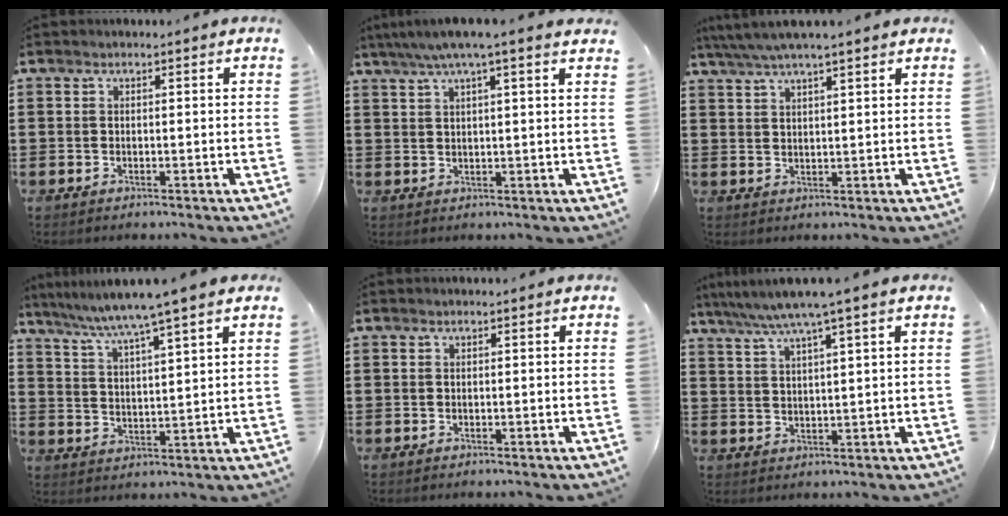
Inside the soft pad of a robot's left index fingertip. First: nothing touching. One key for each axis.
{"total": 4.3, "fx": 3.1, "fy": -0.2, "fz": 3.0, "tx": -0.065, "ty": -0.005, "tz": 0.053}
{"total": 4.1, "fx": 3.3, "fy": 0.0, "fz": 2.4, "tx": -0.054, "ty": -0.007, "tz": 0.058}
{"total": 6.1, "fx": 5.0, "fy": -1.5, "fz": 3.0, "tx": -0.078, "ty": -0.034, "tz": 0.080}
{"total": 0.0}
{"total": 5.3, "fx": 4.0, "fy": -0.7, "fz": 3.5, "tx": -0.079, "ty": -0.016, "tz": 0.065}